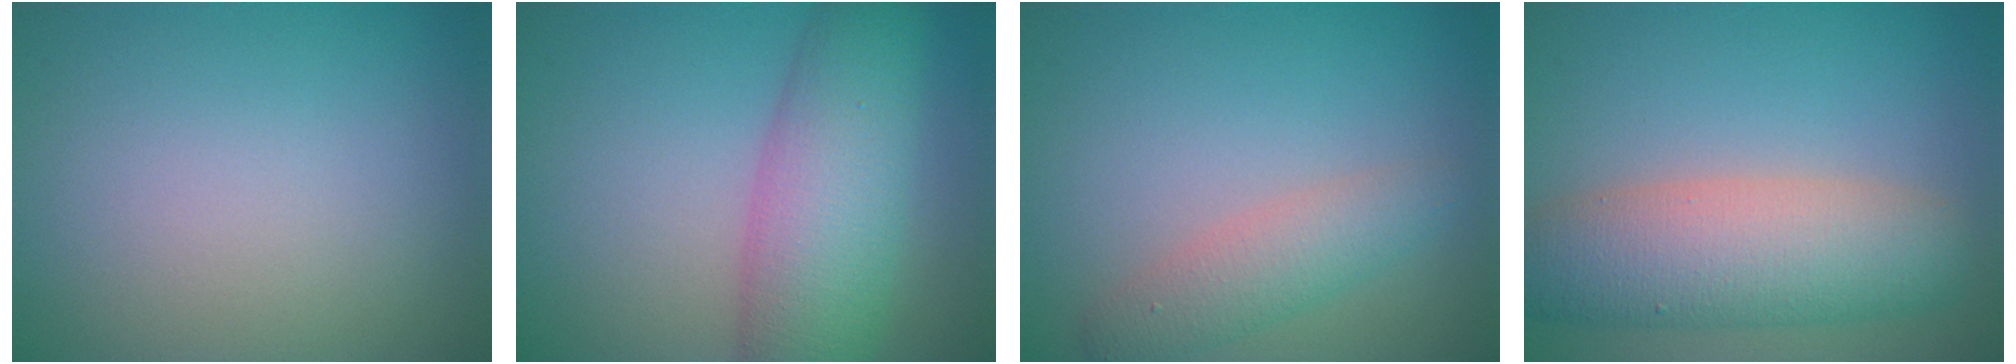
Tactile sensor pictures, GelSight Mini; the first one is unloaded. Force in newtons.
{"total": 7.7, "press": 7.7, "slide": 0.1}
{"total": 2.8, "press": 2.8, "slide": 0.1}
{"total": 7.2, "press": 7.2, "slide": 0.3}